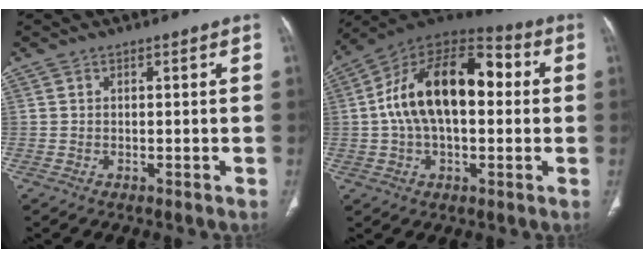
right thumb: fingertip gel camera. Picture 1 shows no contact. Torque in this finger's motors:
{"motor_torque": [2.51, 2.50, 1.08, -0.86, 0.44]}